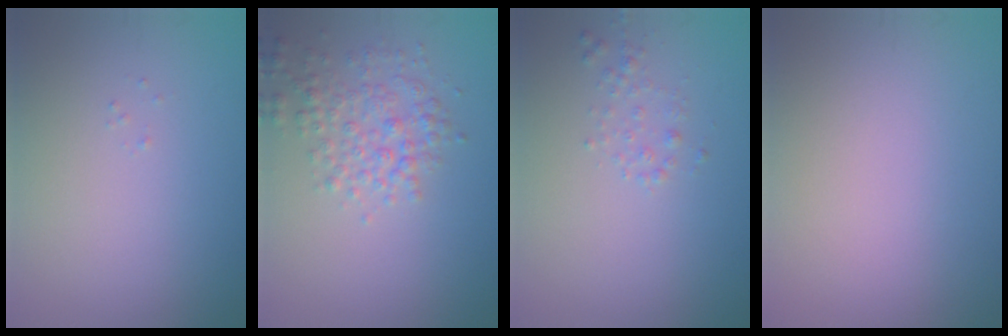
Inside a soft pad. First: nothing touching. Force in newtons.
{"total": 3.1, "press": 3.1, "slide": 0.1}
{"total": 1.0, "press": 1.0, "slide": 0.0}
{"total": 0.0}